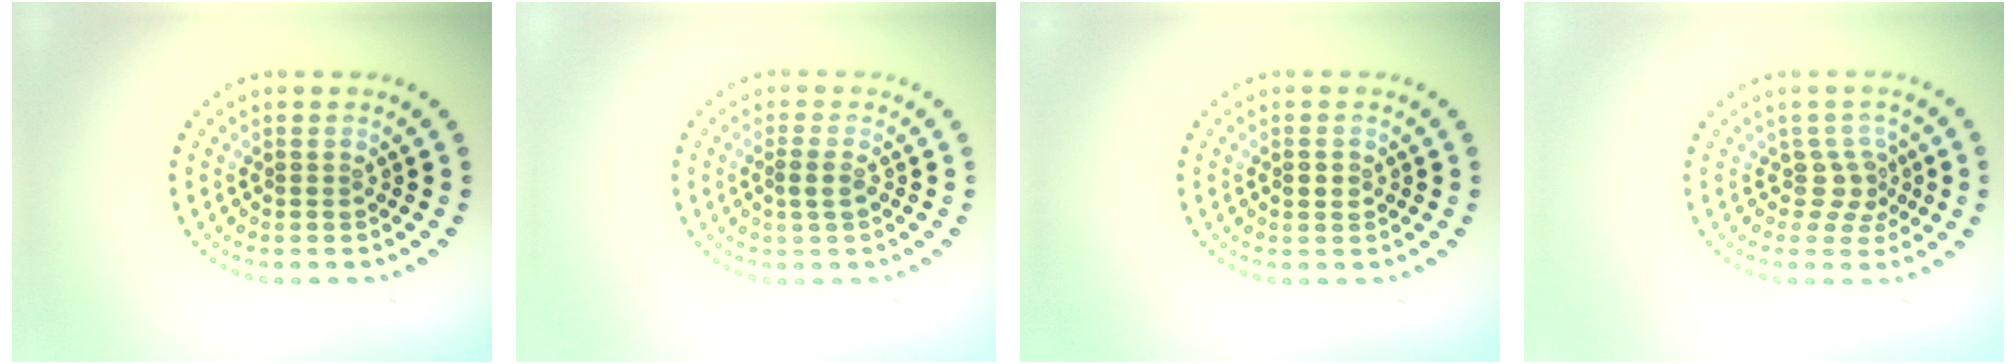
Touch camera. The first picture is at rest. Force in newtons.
{"total": 1.1, "press": 0.9, "slide": 0.6}
{"total": 1.0, "press": 1.0, "slide": 0.1}
{"total": 2.3, "press": 1.6, "slide": 1.6}